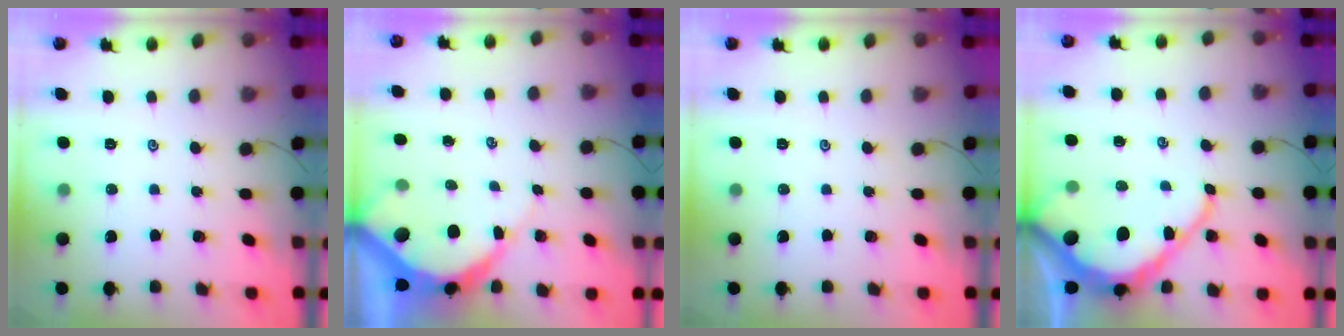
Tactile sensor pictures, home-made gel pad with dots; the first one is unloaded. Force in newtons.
{"total": 8.5, "press": 8.5, "slide": 0.9}
{"total": 0.0}
{"total": 12.8, "press": 12.7, "slide": 1.4}